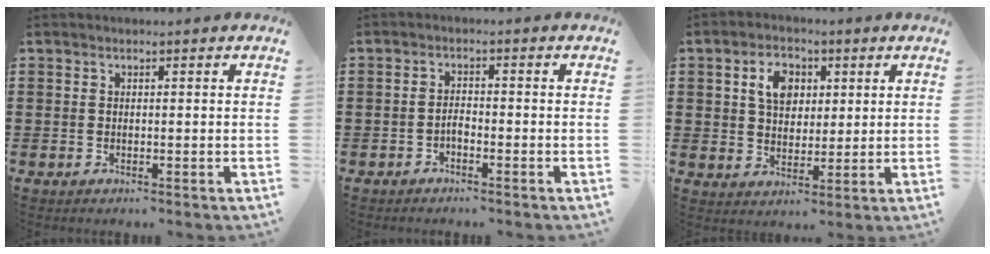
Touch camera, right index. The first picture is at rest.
{"total": 1.4, "force": [-1.1, 0.4, 0.8], "torque": [-0.018, 0.002, -0.021]}
{"total": 5.6, "force": [1.8, 4.1, 3.5], "torque": [-0.067, 0.009, 0.026]}